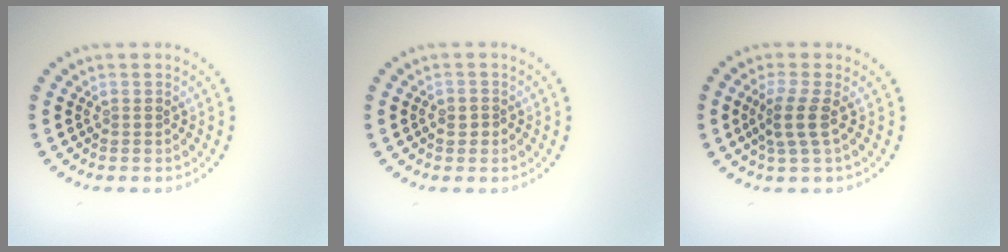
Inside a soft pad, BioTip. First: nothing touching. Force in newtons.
{"total": 1.3, "press": 1.3, "slide": 0.4}
{"total": 2.5, "press": 2.0, "slide": 1.5}